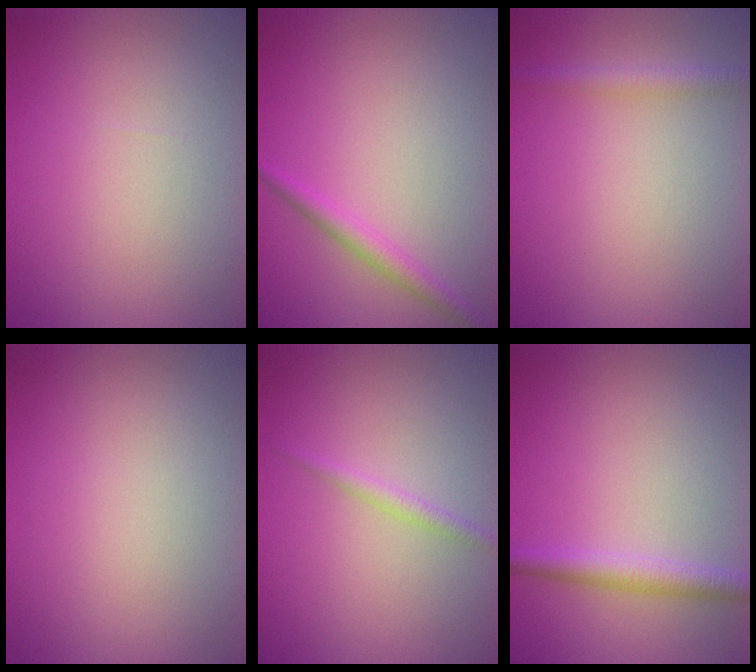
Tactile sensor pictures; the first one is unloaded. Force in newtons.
{"total": 1.8, "press": 1.8, "slide": 0.1}
{"total": 1.7, "press": 1.7, "slide": 0.1}
{"total": 0.0}
{"total": 1.2, "press": 1.2, "slide": 0.0}
{"total": 2.4, "press": 2.4, "slide": 0.0}